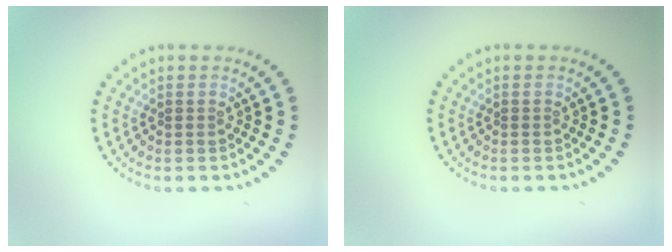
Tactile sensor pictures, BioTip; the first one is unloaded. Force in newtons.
{"total": 0.0}